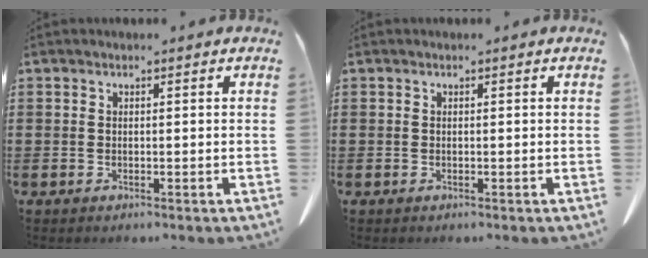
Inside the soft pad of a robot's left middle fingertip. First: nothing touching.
{"total": 0.0}